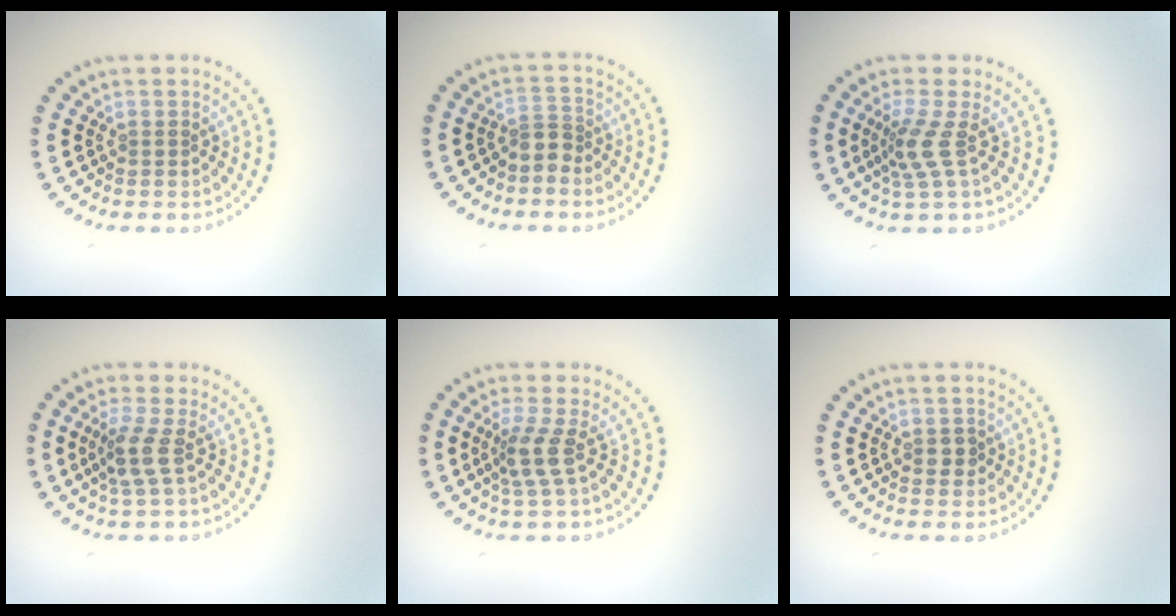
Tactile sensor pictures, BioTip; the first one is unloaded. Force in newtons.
{"total": 1.9, "press": 1.4, "slide": 1.3}
{"total": 2.7, "press": 1.9, "slide": 2.0}
{"total": 2.5, "press": 1.9, "slide": 1.7}
{"total": 2.6, "press": 2.0, "slide": 1.7}
{"total": 1.4, "press": 1.4, "slide": 0.2}